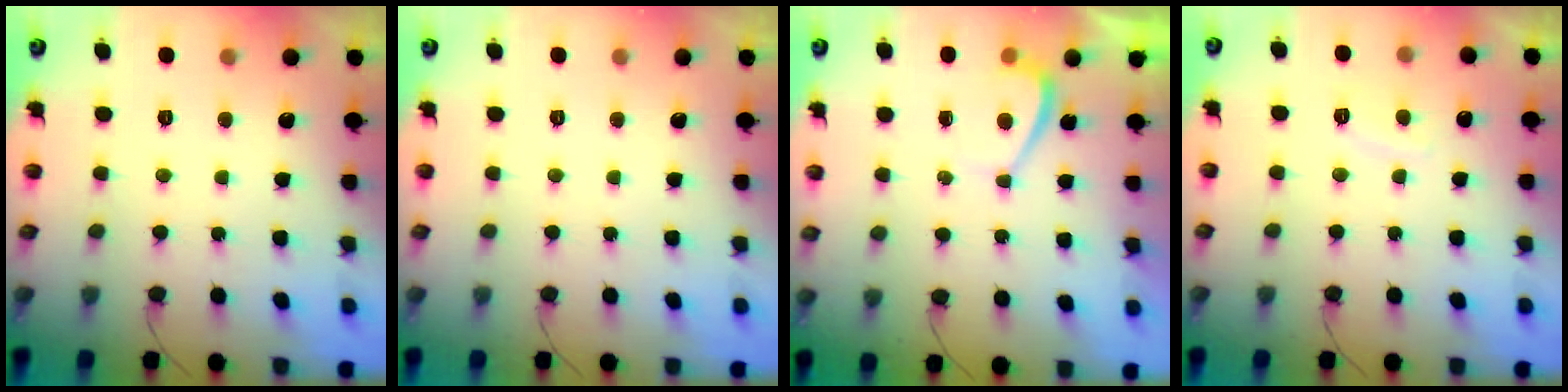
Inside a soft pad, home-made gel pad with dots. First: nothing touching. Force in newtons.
{"total": 0.0}
{"total": 2.0, "press": 1.9, "slide": 0.6}
{"total": 2.8, "press": 2.7, "slide": 0.6}